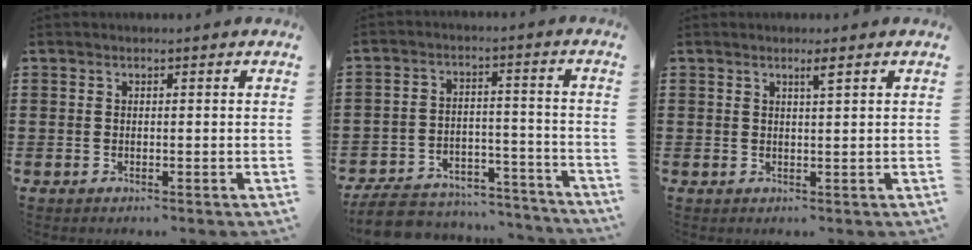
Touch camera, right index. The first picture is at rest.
{"total": 7.8, "force": [-7.3, 1.9, 2.0], "torque": [-0.041, 0.020, -0.141]}
{"total": 1.6, "force": [1.0, 0.0, 1.3], "torque": [-0.027, -0.001, 0.016]}